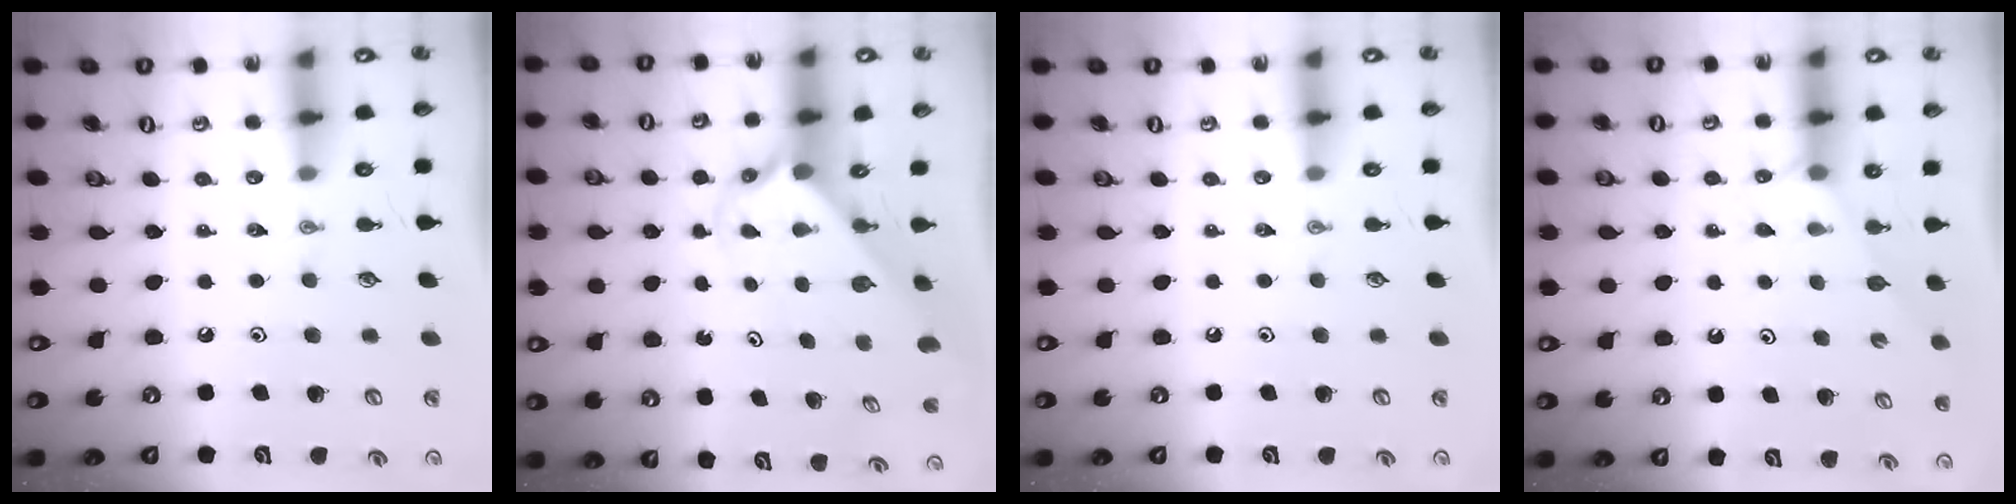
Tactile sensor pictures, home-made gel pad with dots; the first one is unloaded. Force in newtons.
{"total": 3.4, "press": 3.4, "slide": 0.3}
{"total": 0.0}
{"total": 2.6, "press": 2.5, "slide": 0.5}